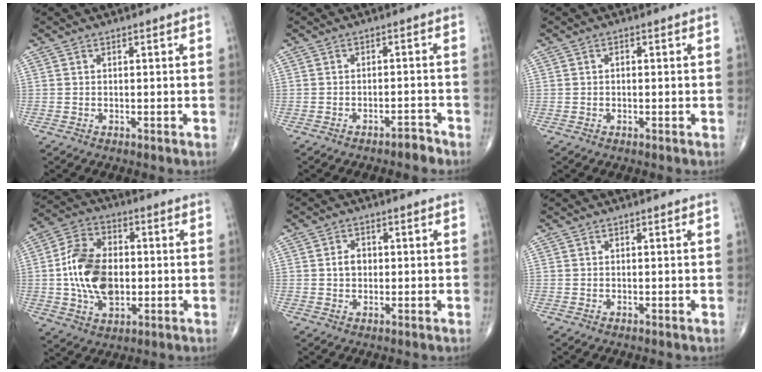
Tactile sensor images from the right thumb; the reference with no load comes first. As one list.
[{"total": 2.3, "force": [-2.0, 0.7, 0.9], "torque": [-0.011, 0.018, -0.029]}, {"total": 0.7, "force": [0.0, 0.4, 0.6], "torque": [-0.008, 0.002, -0.001]}, {"total": 14.9, "force": [-0.5, 9.6, 11.4], "torque": [-0.197, 0.014, -0.007]}, {"total": 3.0, "force": [0.1, 2.4, 1.8], "torque": [-0.022, 0.008, 0.000]}, {"total": 0.0}]